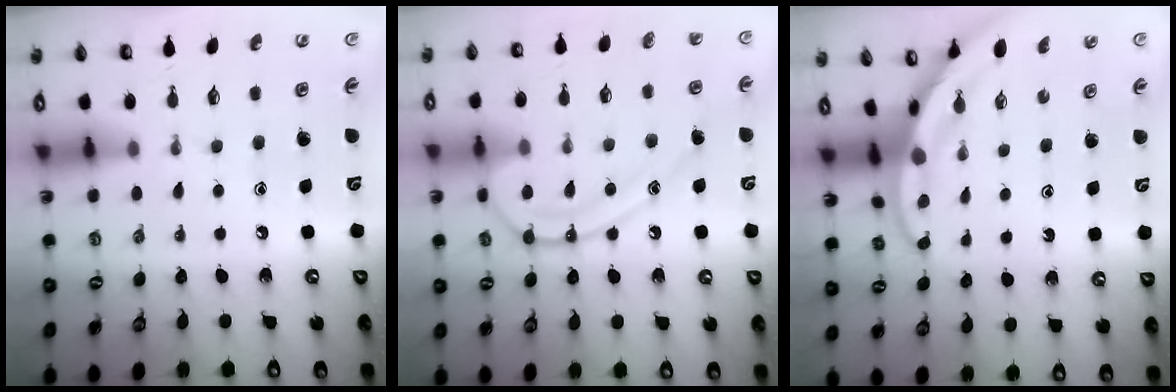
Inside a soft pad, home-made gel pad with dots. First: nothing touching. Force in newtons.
{"total": 13.8, "press": 13.7, "slide": 1.4}
{"total": 3.4, "press": 3.4, "slide": 0.2}